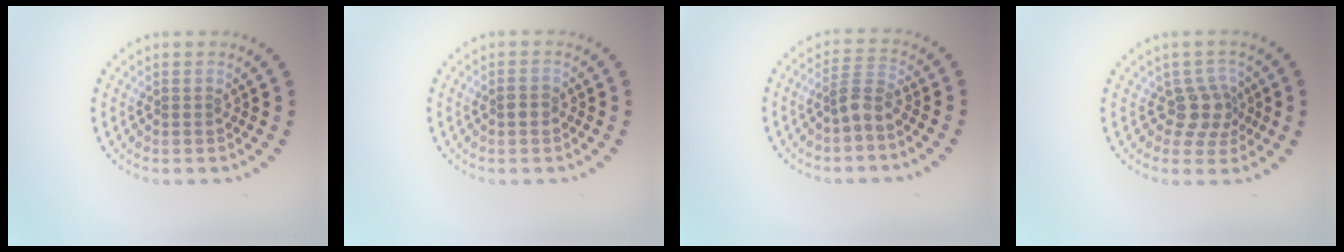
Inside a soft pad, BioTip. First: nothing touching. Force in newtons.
{"total": 1.2, "press": 1.1, "slide": 0.2}
{"total": 2.3, "press": 1.8, "slide": 1.6}
{"total": 2.9, "press": 2.2, "slide": 1.8}